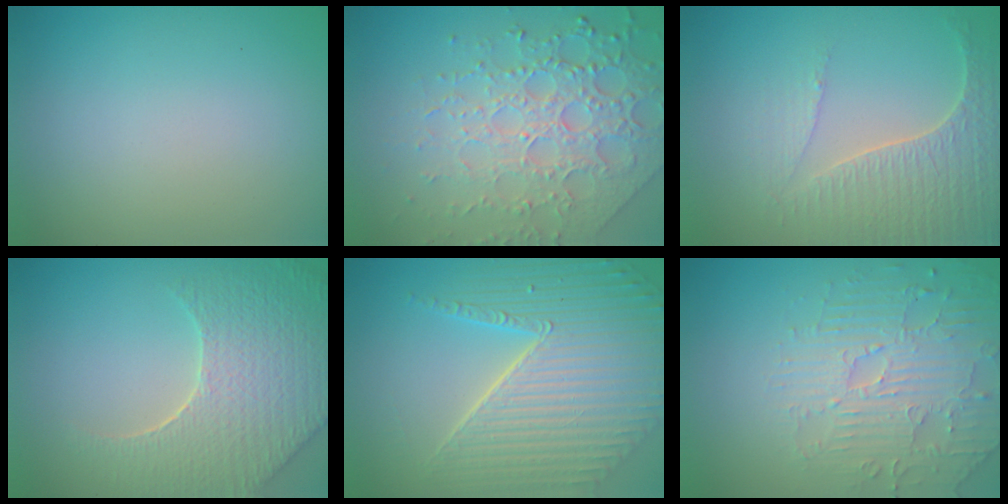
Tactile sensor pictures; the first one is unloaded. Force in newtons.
{"total": 7.8, "press": 5.6, "slide": 5.5}
{"total": 4.2, "press": 4.0, "slide": 1.3}
{"total": 7.6, "press": 5.8, "slide": 4.9}
{"total": 8.1, "press": 6.1, "slide": 5.3}
{"total": 4.4, "press": 4.0, "slide": 1.7}